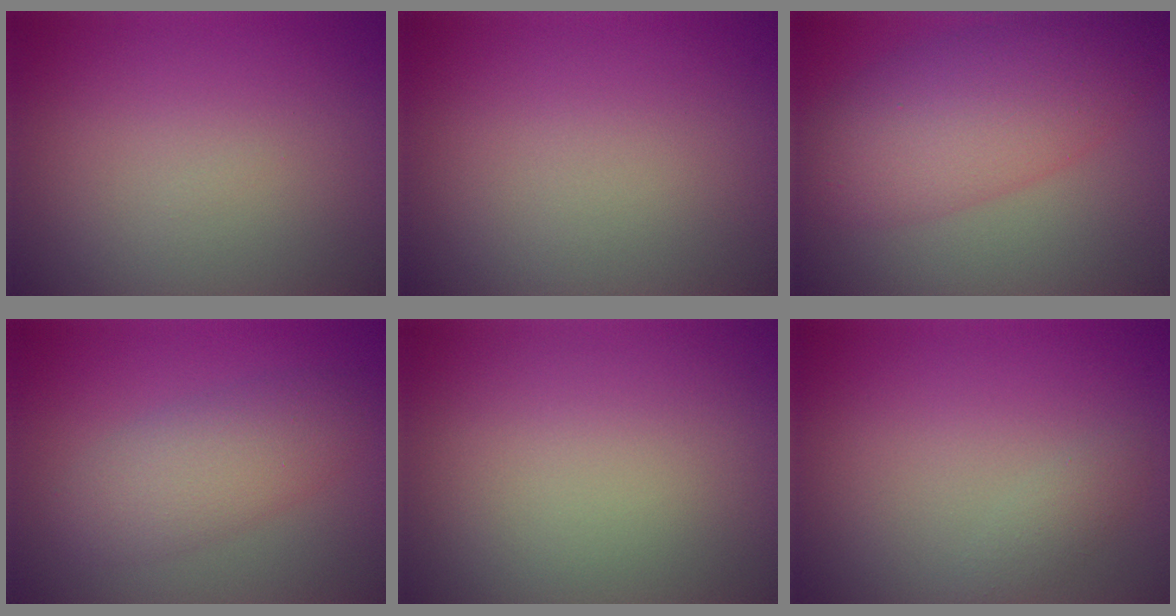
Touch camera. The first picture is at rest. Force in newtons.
{"total": 0.0}
{"total": 7.1, "press": 7.1, "slide": 0.1}
{"total": 4.0, "press": 4.0, "slide": 0.1}
{"total": 0.0}
{"total": 1.1, "press": 1.1, "slide": 0.1}